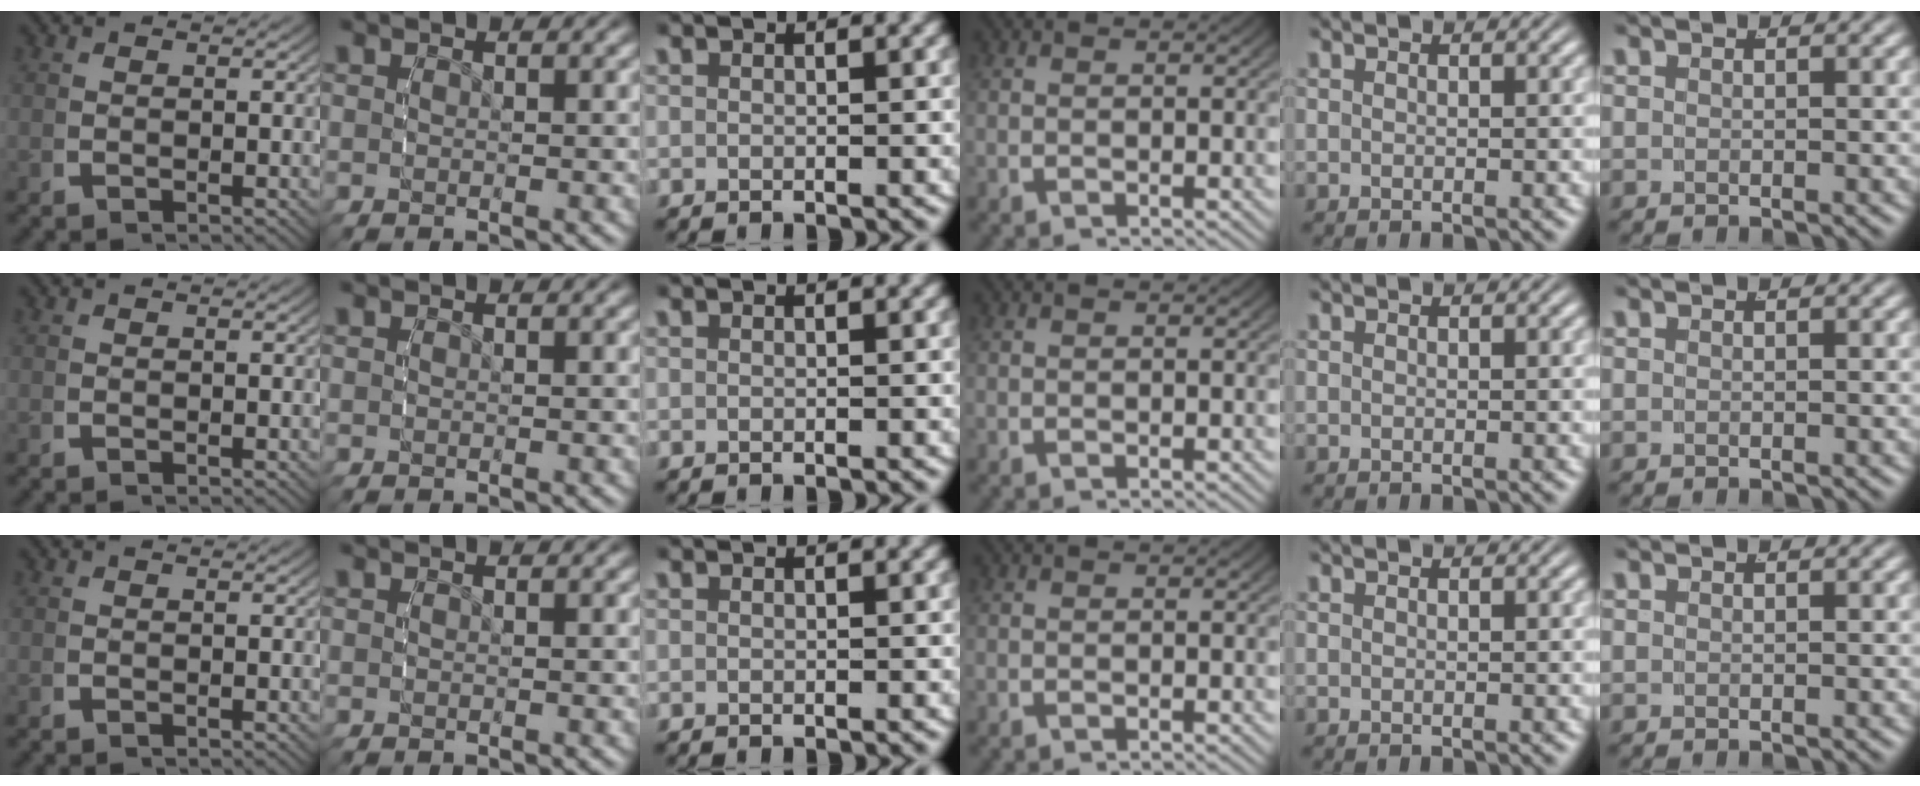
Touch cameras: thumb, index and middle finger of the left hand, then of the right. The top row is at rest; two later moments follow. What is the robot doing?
{"motion": "reach", "object": "scarf"}